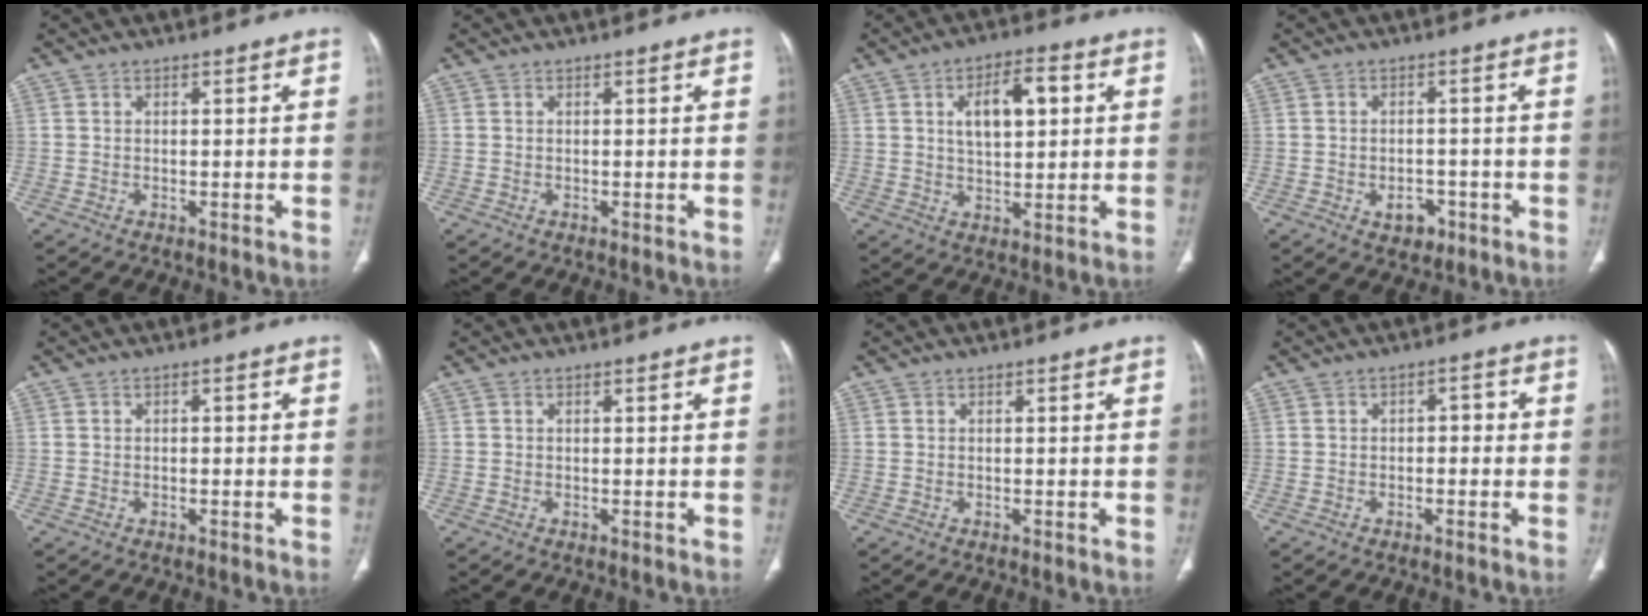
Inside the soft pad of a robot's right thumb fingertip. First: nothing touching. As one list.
[{"total": 0.0}, {"total": 9.8, "force": [2.6, 4.8, 8.1], "torque": [-0.112, 0.005, 0.040]}, {"total": 4.1, "force": [-1.8, 2.9, 2.3], "torque": [-0.018, 0.012, -0.019]}, {"total": 1.0, "force": [0.0, 0.6, 0.8], "torque": [-0.013, 0.005, 0.000]}, {"total": 0.0}, {"total": 0.0}, {"total": 2.5, "force": [-0.2, 1.6, 1.9], "torque": [-0.016, 0.013, -0.008]}]